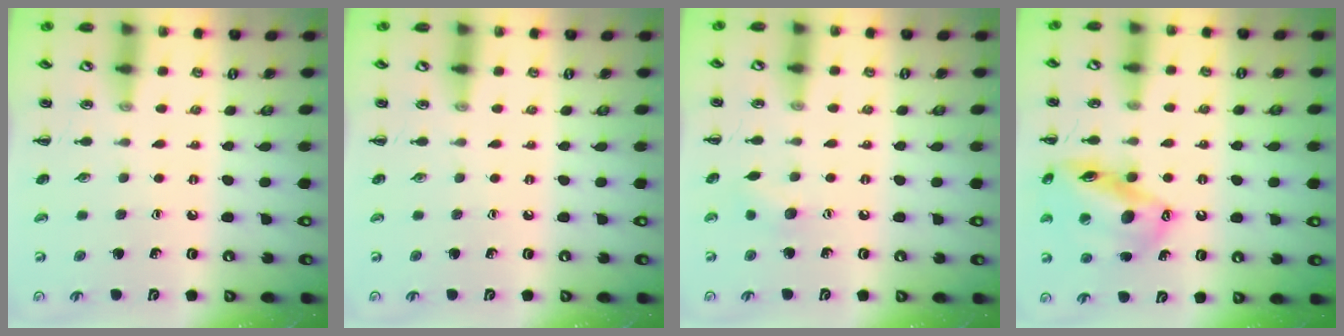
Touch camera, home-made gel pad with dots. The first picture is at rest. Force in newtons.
{"total": 0.0}
{"total": 6.2, "press": 6.0, "slide": 1.6}
{"total": 17.0, "press": 16.7, "slide": 3.4}